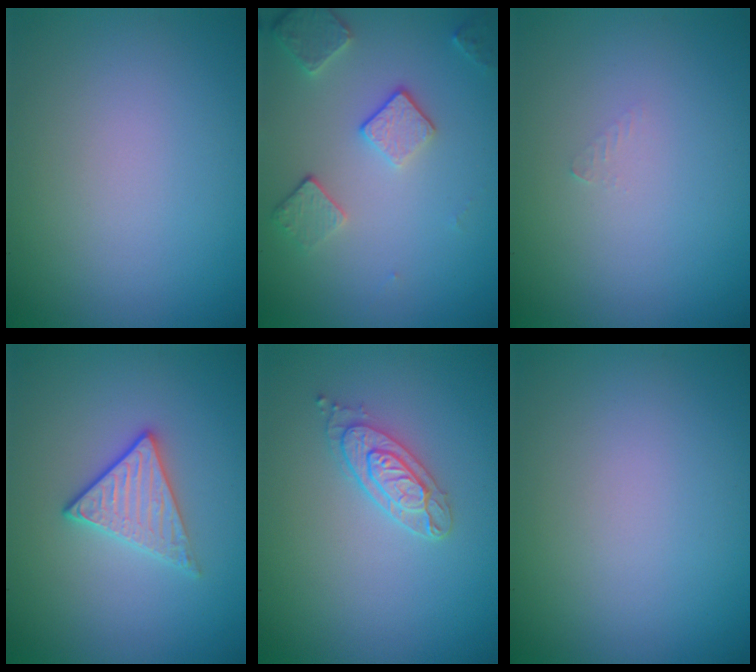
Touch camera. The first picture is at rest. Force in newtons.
{"total": 3.6, "press": 2.9, "slide": 2.2}
{"total": 0.7, "press": 0.7, "slide": 0.1}
{"total": 2.8, "press": 2.6, "slide": 1.1}
{"total": 2.6, "press": 2.4, "slide": 1.1}
{"total": 0.0}